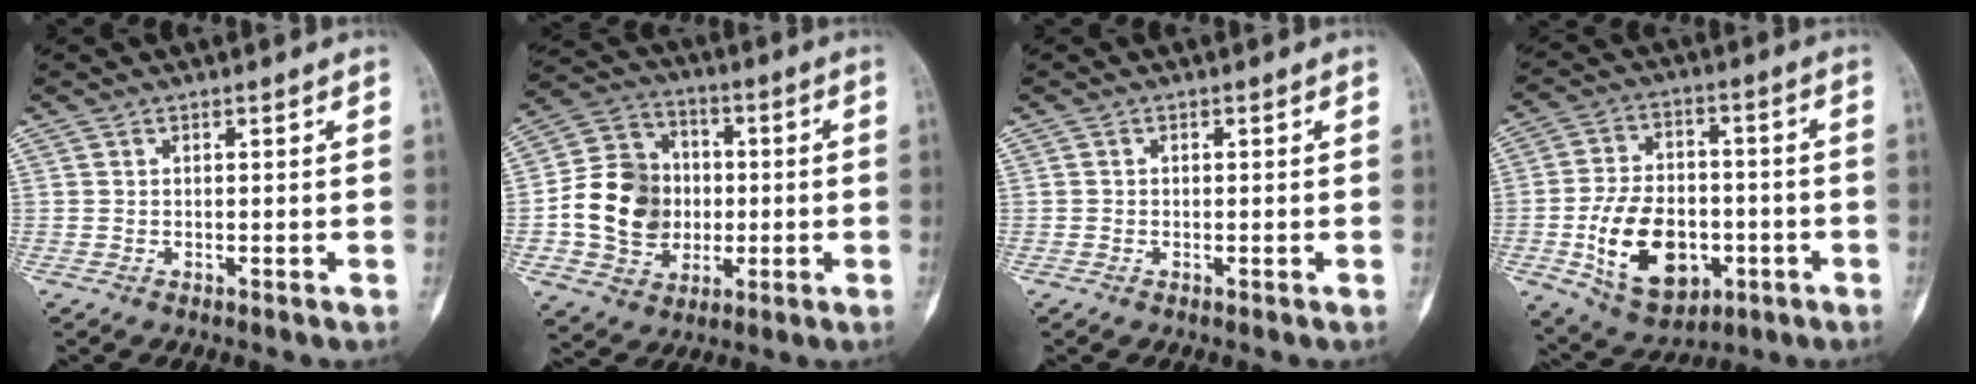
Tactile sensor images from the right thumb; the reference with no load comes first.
{"total": 16.2, "force": [-1.0, 13.6, 8.7], "torque": [-0.125, 0.022, -0.015]}
{"total": 0.0}
{"total": 16.9, "force": [-4.4, 11.3, 11.8], "torque": [-0.171, 0.020, -0.058]}